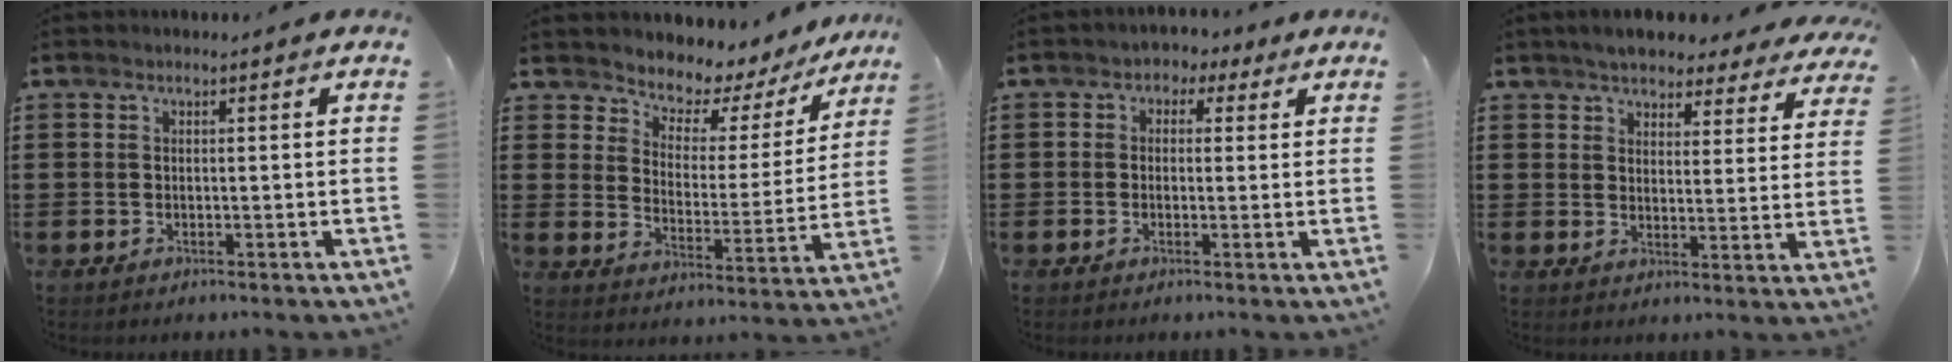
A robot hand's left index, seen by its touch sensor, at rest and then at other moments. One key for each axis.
{"total": 4.4, "fx": 4.1, "fy": 1.7, "fz": 0.3, "tx": -0.037, "ty": -0.036, "tz": 0.063}
{"total": 1.6, "fx": 0.2, "fy": 1.5, "fz": 0.6, "tx": -0.019, "ty": 0.008, "tz": 0.000}
{"total": 4.7, "fx": 4.6, "fy": 1.0, "fz": 0.6, "tx": -0.035, "ty": -0.016, "tz": 0.081}